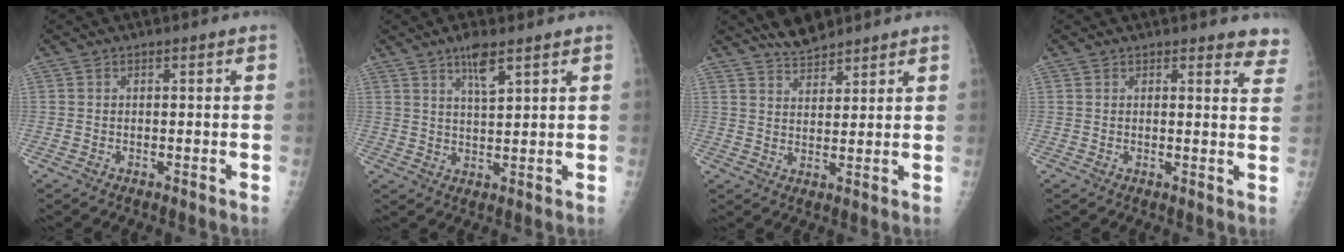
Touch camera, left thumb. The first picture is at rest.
{"total": 5.2, "force": [3.3, 1.2, 3.8], "torque": [-0.065, -0.018, 0.059]}
{"total": 5.8, "force": [5.2, 1.8, 1.8], "torque": [-0.019, -0.027, 0.096]}
{"total": 5.7, "force": [5.2, 1.7, 1.5], "torque": [0.018, -0.028, 0.035]}